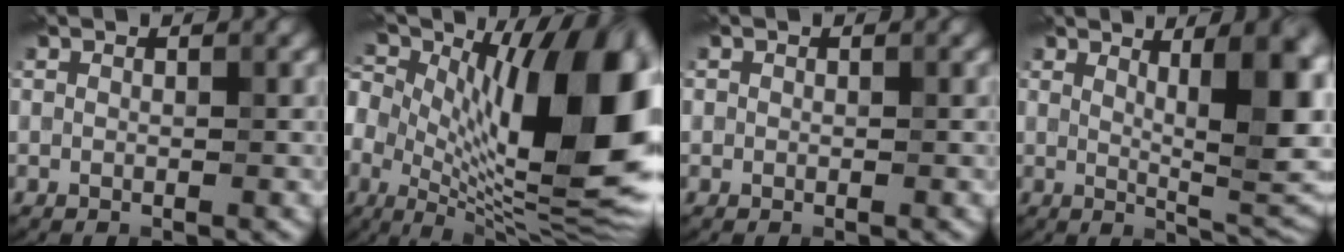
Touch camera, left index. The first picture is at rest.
{"total": 18.4, "force": [2.3, 8.6, 16.1], "torque": [-0.233, 0.014, 0.034]}
{"total": 0.5, "force": [0.2, 0.5, 0.1], "torque": [0.002, 0.004, -0.003]}
{"total": 10.4, "force": [2.8, 2.9, 9.6], "torque": [-0.111, 0.004, 0.049]}